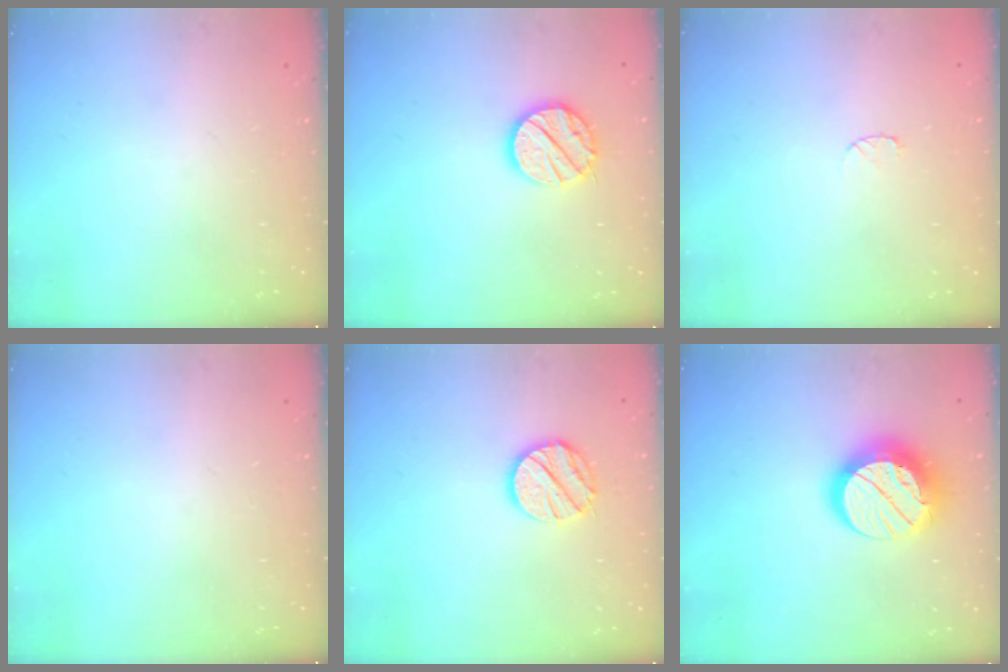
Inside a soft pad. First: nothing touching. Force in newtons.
{"total": 12.6, "press": 12.6, "slide": 0.8}
{"total": 3.1, "press": 3.0, "slide": 0.3}
{"total": 0.0}
{"total": 12.2, "press": 12.1, "slide": 1.4}
{"total": 15.0, "press": 15.0, "slide": 1.0}